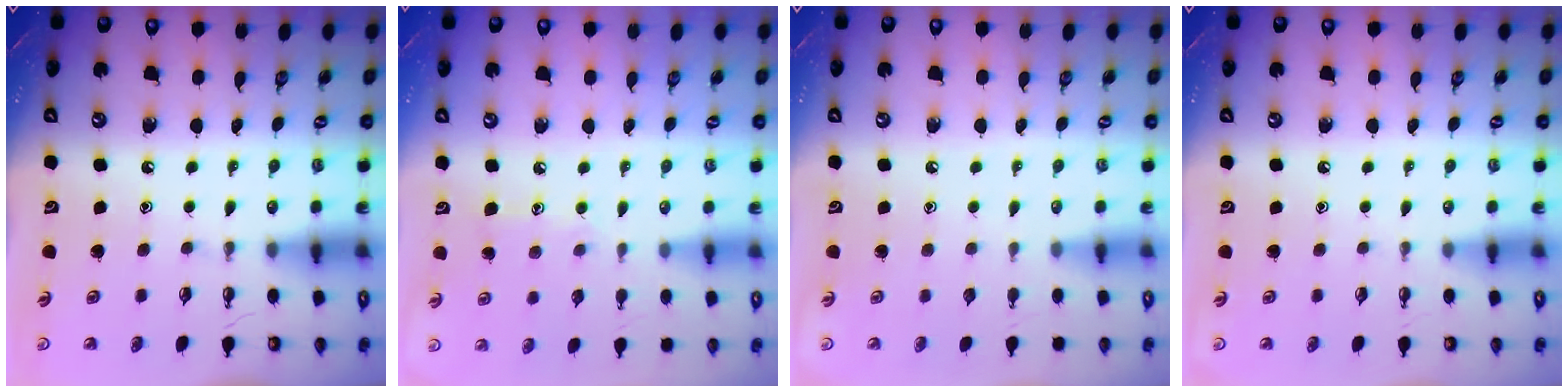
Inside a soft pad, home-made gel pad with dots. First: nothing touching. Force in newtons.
{"total": 6.1, "press": 6.1, "slide": 0.0}
{"total": 0.0}
{"total": 0.0}